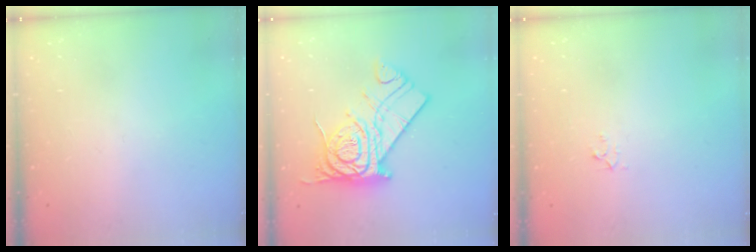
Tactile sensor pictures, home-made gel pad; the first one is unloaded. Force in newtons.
{"total": 16.9, "press": 16.9, "slide": 1.2}
{"total": 2.3, "press": 2.3, "slide": 0.2}